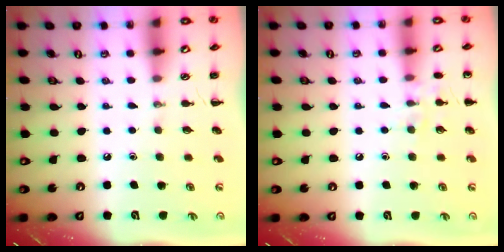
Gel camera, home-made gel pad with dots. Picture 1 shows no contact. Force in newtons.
{"total": 7.4, "press": 7.1, "slide": 1.9}